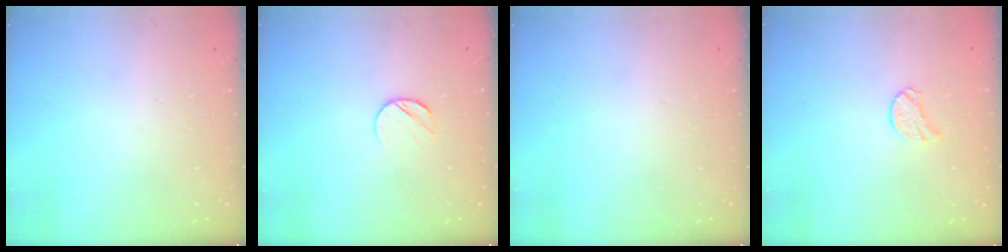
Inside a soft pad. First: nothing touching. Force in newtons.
{"total": 5.4, "press": 5.4, "slide": 0.7}
{"total": 0.0}
{"total": 8.2, "press": 8.1, "slide": 0.7}